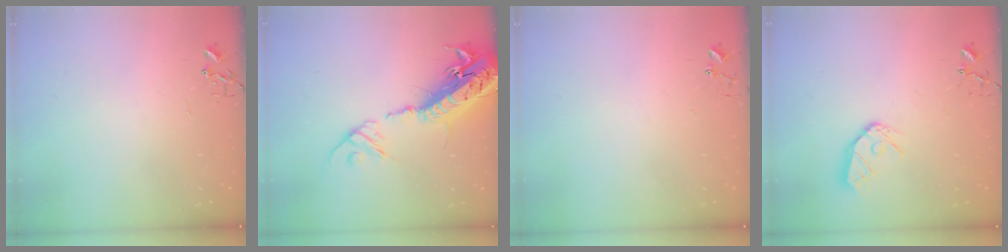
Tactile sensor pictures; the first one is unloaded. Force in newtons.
{"total": 23.7, "press": 23.1, "slide": 5.3}
{"total": 3.5, "press": 3.4, "slide": 0.4}
{"total": 10.7, "press": 10.6, "slide": 1.2}